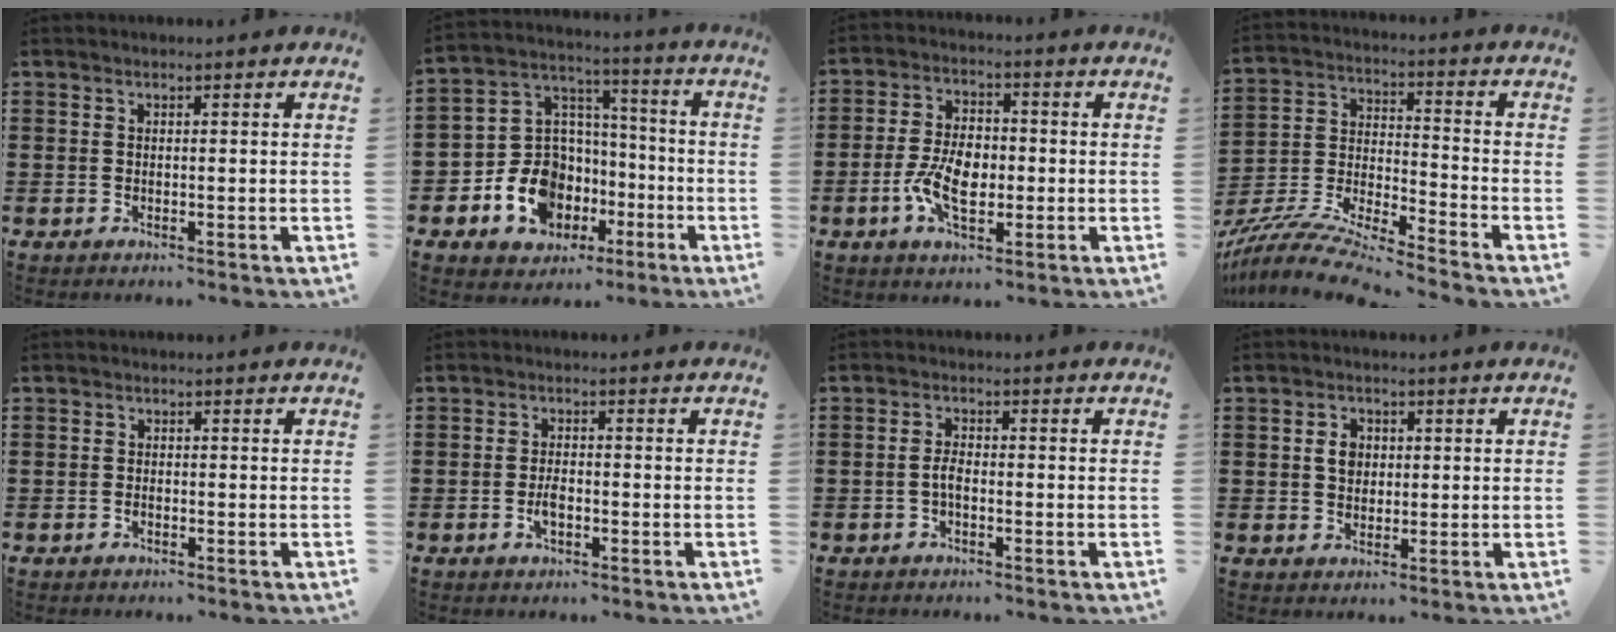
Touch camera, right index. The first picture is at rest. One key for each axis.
{"total": 11.1, "fx": -4.5, "fy": 9.3, "fz": 4.1, "tx": -0.132, "ty": 0.005, "tz": -0.078}
{"total": 7.2, "fx": -1.7, "fy": 4.1, "fz": 5.7, "tx": -0.120, "ty": 0.007, "tz": -0.033}
{"total": 9.2, "fx": -8.7, "fy": -0.2, "fz": 3.0, "tx": -0.073, "ty": -0.005, "tz": -0.178}
{"total": 0.7, "fx": -0.4, "fy": 0.4, "fz": 0.3, "tx": -0.008, "ty": -0.004, "tz": -0.008}
{"total": 2.4, "fx": -0.8, "fy": 1.0, "fz": 2.1, "tx": -0.040, "ty": -0.001, "tz": -0.012}
{"total": 2.2, "fx": -0.8, "fy": 0.8, "fz": 1.9, "tx": -0.044, "ty": -0.001, "tz": -0.017}
{"total": 3.0, "fx": 0.4, "fy": 2.4, "fz": 1.8, "tx": -0.042, "ty": 0.012, "tz": 0.005}